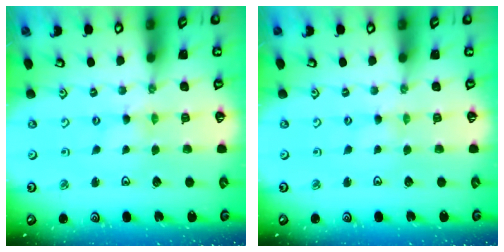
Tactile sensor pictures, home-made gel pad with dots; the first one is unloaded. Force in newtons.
{"total": 0.7, "press": 0.7, "slide": 0.1}